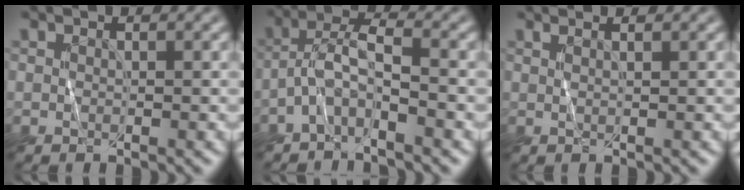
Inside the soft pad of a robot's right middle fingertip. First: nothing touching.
{"total": 3.1, "force": [-2.1, 0.3, 2.3], "torque": [-0.049, 0.016, -0.047]}
{"total": 1.3, "force": [1.0, 0.1, 0.7], "torque": [-0.009, -0.001, 0.007]}